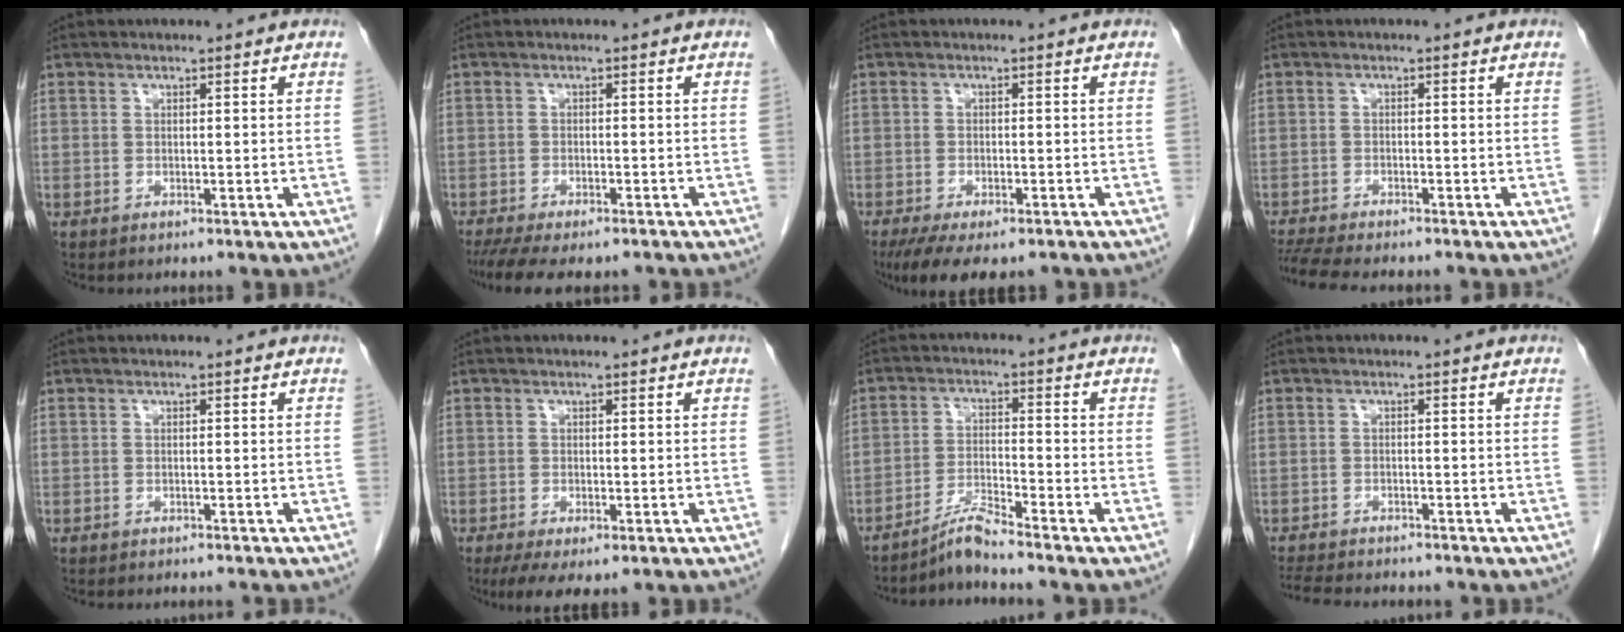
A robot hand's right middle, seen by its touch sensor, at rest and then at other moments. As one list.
[{"total": 10.9, "force": [-9.0, 2.9, 5.4], "torque": [-0.094, -0.011, -0.129]}, {"total": 9.9, "force": [-7.6, 3.1, 5.6], "torque": [-0.086, -0.013, -0.113]}, {"total": 8.4, "force": [-7.5, 0.8, 3.8], "torque": [-0.064, -0.012, -0.118]}, {"total": 3.7, "force": [-3.5, 0.3, 1.3], "torque": [-0.013, -0.005, -0.044]}, {"total": 5.1, "force": [-3.2, 1.5, 3.7], "torque": [-0.061, -0.016, -0.050]}, {"total": 4.5, "force": [-4.1, -1.3, 1.2], "torque": [-0.027, -0.021, -0.082]}, {"total": 9.3, "force": [-8.4, 1.7, 3.5], "torque": [-0.064, -0.013, -0.125]}]